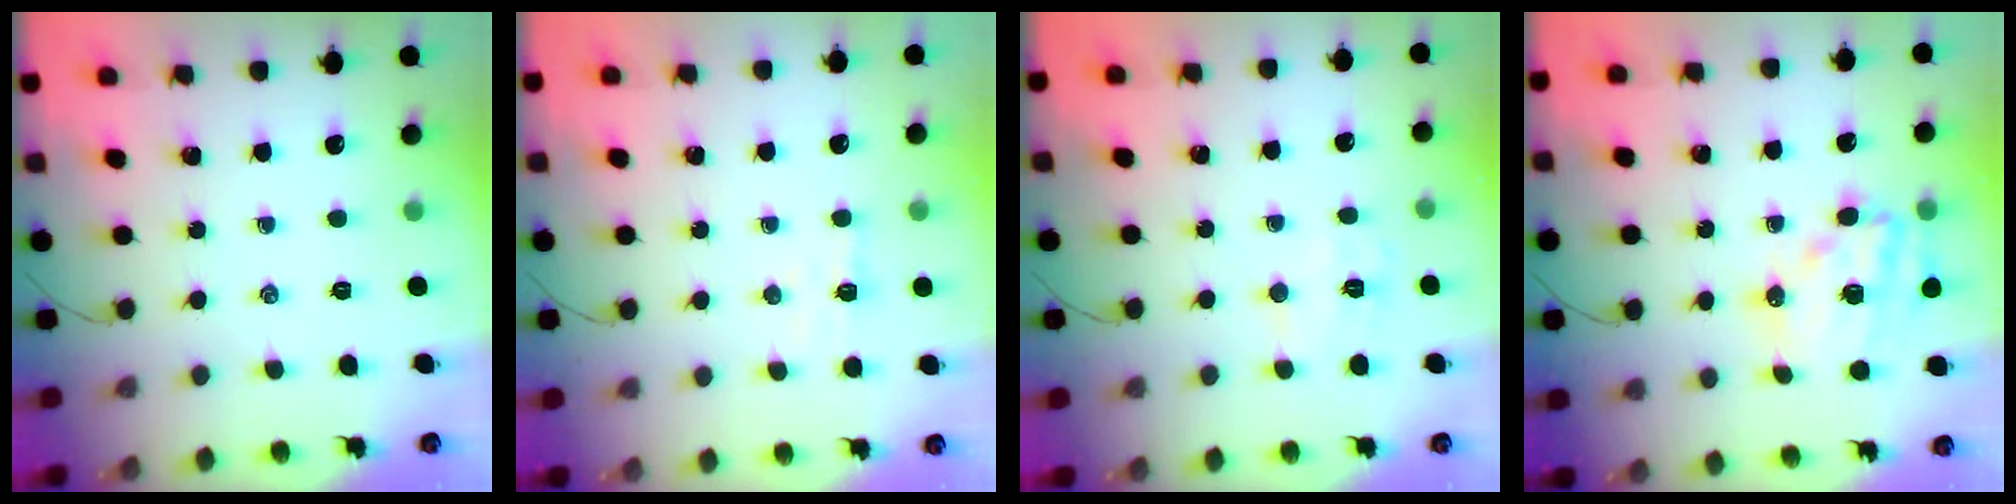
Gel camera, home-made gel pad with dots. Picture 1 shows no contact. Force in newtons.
{"total": 5.0, "press": 4.8, "slide": 1.3}
{"total": 6.1, "press": 6.0, "slide": 1.0}
{"total": 14.8, "press": 14.5, "slide": 3.3}